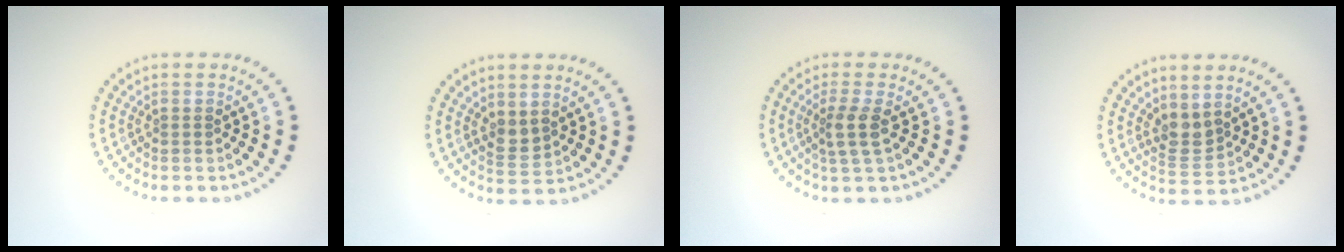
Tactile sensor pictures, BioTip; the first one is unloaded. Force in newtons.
{"total": 1.7, "press": 1.6, "slide": 0.7}
{"total": 2.3, "press": 1.7, "slide": 1.5}
{"total": 2.3, "press": 1.8, "slide": 1.3}